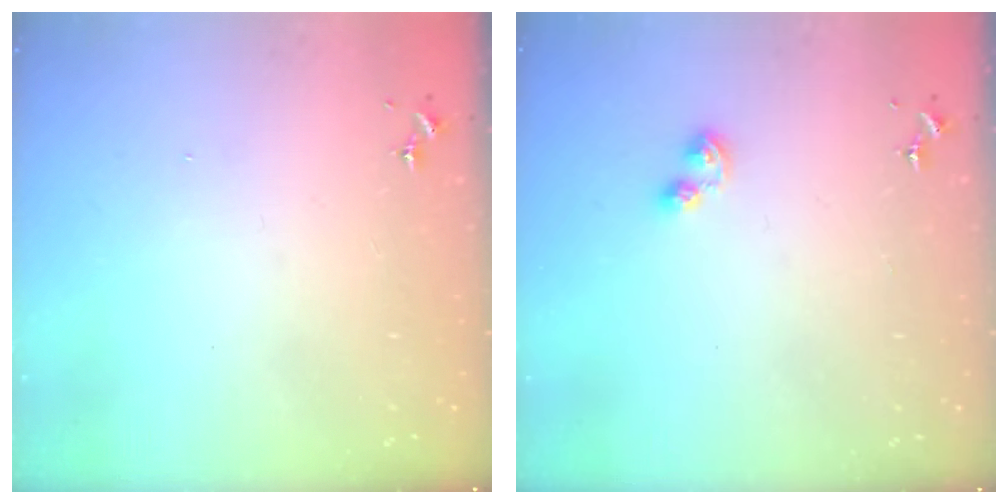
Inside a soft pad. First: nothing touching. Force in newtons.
{"total": 5.5, "press": 5.5, "slide": 0.3}